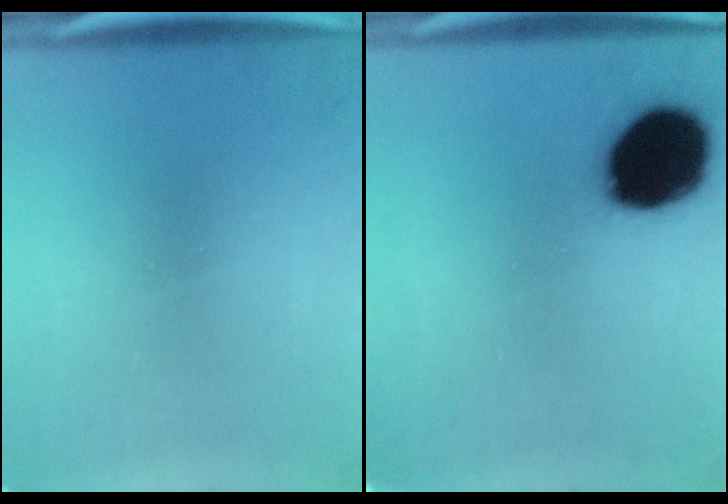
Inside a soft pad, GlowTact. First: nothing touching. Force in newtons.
{"total": 19.2}